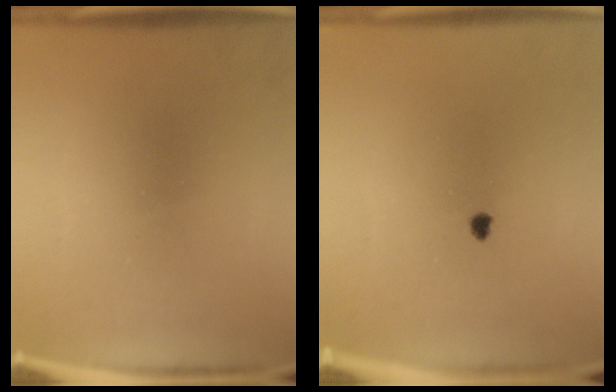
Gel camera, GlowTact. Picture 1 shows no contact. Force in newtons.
{"total": 1.0}